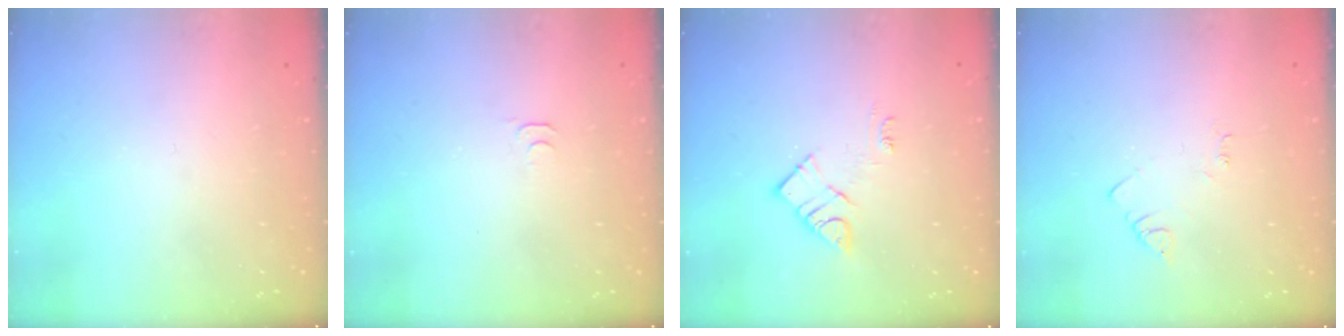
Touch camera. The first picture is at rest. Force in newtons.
{"total": 2.8, "press": 2.7, "slide": 0.5}
{"total": 8.7, "press": 8.7, "slide": 0.3}
{"total": 2.7, "press": 2.7, "slide": 0.4}